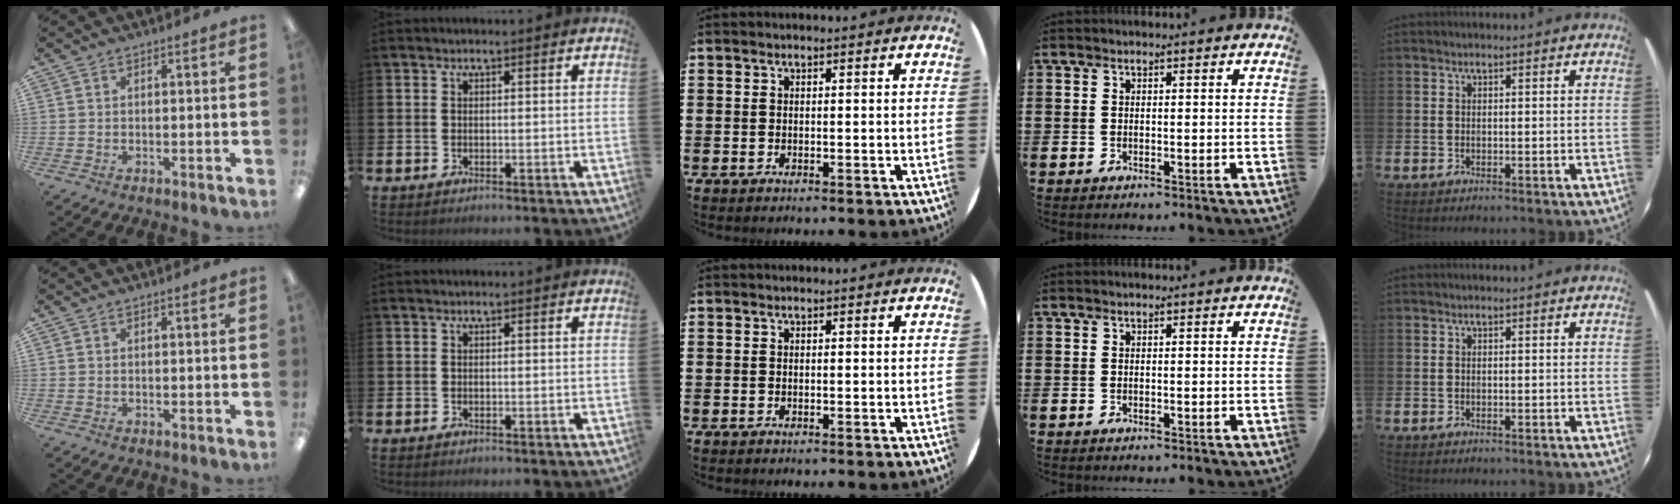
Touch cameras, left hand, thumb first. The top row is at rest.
{}